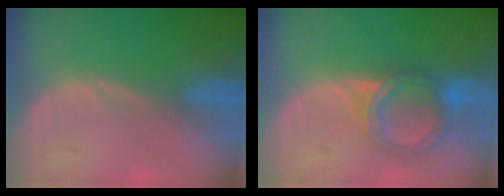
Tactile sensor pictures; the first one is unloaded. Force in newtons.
{"total": 6.5, "press": 5.7, "slide": 3.1}